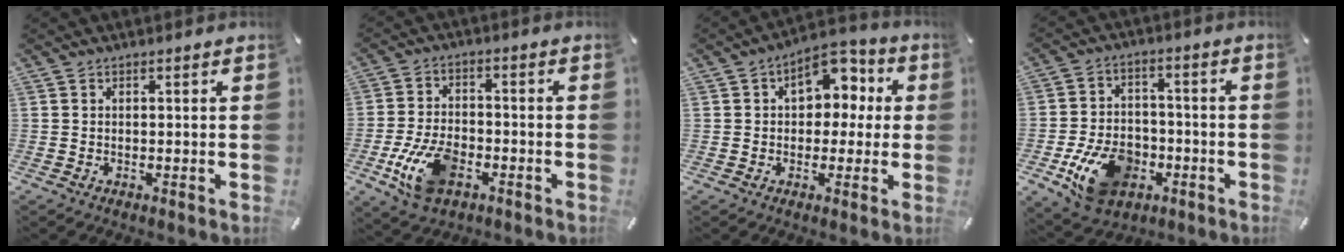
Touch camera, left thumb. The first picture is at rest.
{"total": 11.6, "force": [-4.8, 6.9, 8.1], "torque": [-0.163, 0.009, -0.085]}
{"total": 9.5, "force": [2.6, 7.3, 5.6], "torque": [-0.063, -0.013, 0.041]}
{"total": 14.1, "force": [-5.6, 9.8, 8.4], "torque": [-0.150, 0.032, -0.094]}